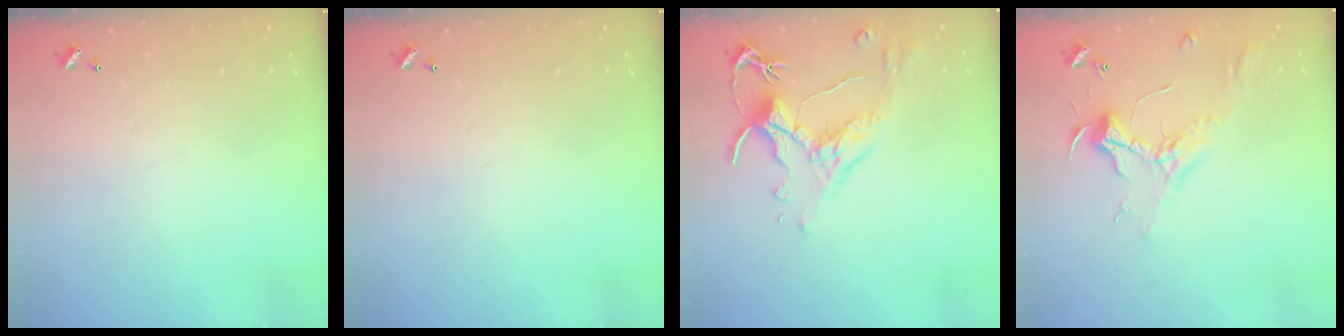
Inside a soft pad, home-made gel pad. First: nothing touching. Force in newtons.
{"total": 0.0}
{"total": 2.5, "press": 2.1, "slide": 1.4}
{"total": 2.4, "press": 2.3, "slide": 0.8}